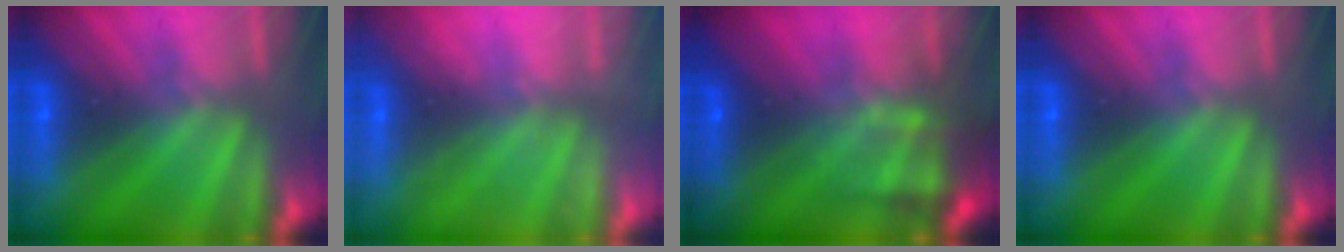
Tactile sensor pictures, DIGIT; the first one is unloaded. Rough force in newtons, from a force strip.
{"total": 2.1}
{"total": 7.1}
{"total": 0.0}